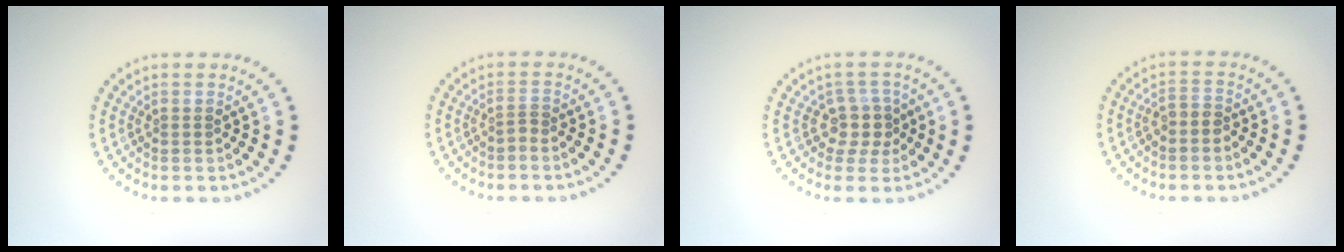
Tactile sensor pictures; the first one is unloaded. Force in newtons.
{"total": 0.6, "press": 0.3, "slide": 0.5}
{"total": 2.5, "press": 1.9, "slide": 1.6}
{"total": 1.5, "press": 1.2, "slide": 0.9}